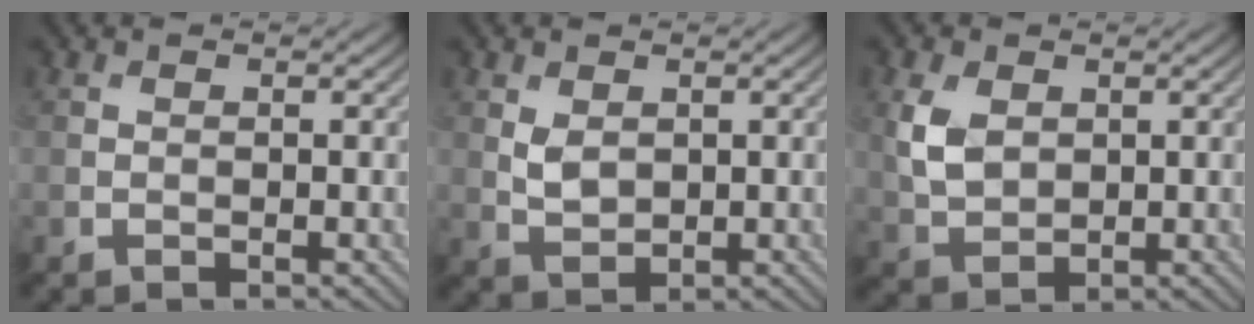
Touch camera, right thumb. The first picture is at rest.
{"total": 2.6, "force": [0.7, 1.8, 1.7], "torque": [-0.042, -0.004, 0.020]}
{"total": 4.9, "force": [1.3, 3.5, 3.2], "torque": [-0.084, 0.002, 0.028]}